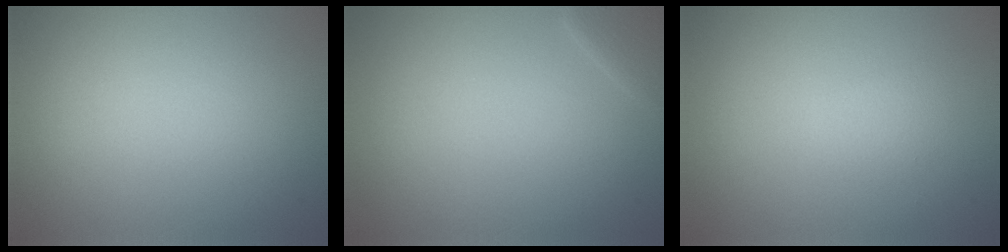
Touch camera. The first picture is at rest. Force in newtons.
{"total": 1.7, "press": 1.7, "slide": 0.1}
{"total": 1.0, "press": 1.0, "slide": 0.1}